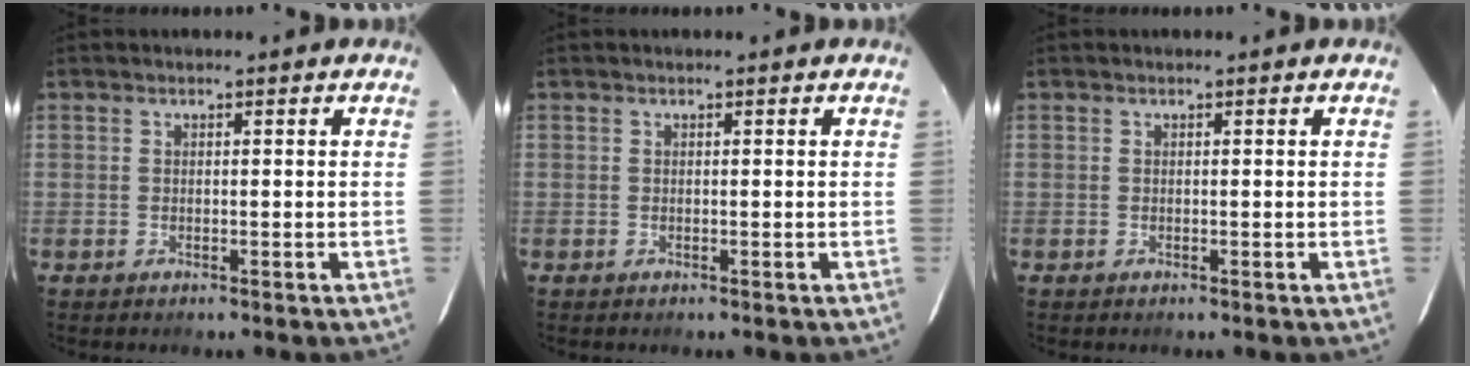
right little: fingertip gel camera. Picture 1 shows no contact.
{"total": 0.0}
{"total": 0.0}